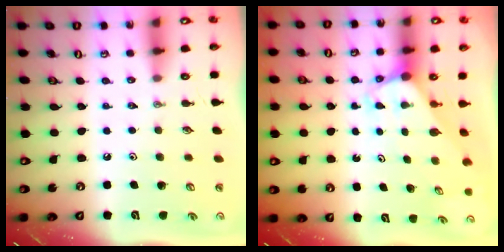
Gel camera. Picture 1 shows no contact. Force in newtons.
{"total": 3.1, "press": 3.1, "slide": 0.0}